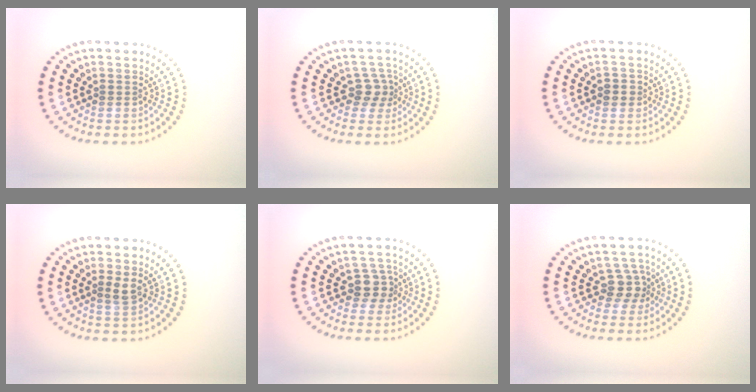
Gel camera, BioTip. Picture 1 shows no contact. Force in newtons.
{"total": 2.1, "press": 1.6, "slide": 1.3}
{"total": 1.3, "press": 1.3, "slide": 0.4}
{"total": 1.5, "press": 1.4, "slide": 0.5}
{"total": 2.3, "press": 2.0, "slide": 1.2}
{"total": 2.5, "press": 2.0, "slide": 1.6}